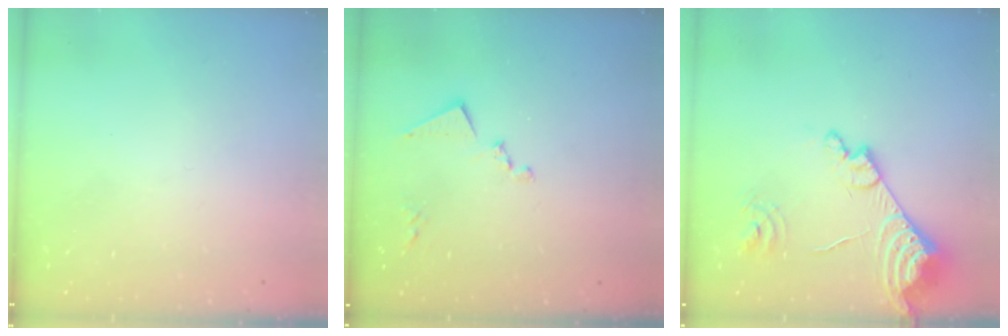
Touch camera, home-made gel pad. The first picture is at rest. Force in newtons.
{"total": 10.2, "press": 10.2, "slide": 0.7}
{"total": 19.7, "press": 19.6, "slide": 2.0}